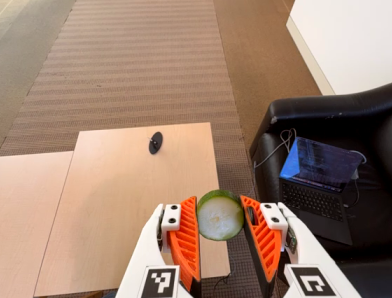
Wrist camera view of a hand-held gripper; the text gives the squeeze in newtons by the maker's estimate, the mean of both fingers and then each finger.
{"total": 11.9, "left": 12.1, "right": 11.7}